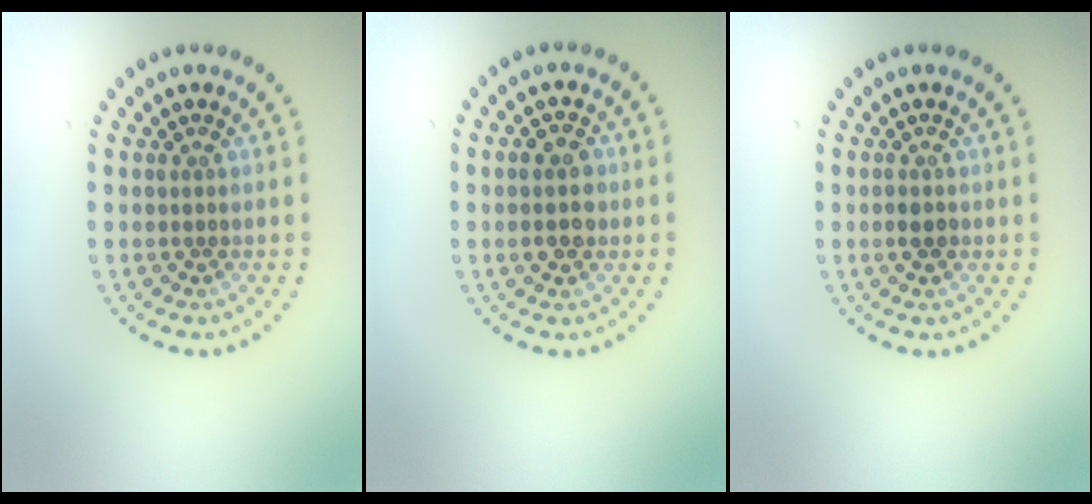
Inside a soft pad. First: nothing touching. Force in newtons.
{"total": 2.3, "press": 2.3, "slide": 0.0}
{"total": 1.2, "press": 1.1, "slide": 0.3}